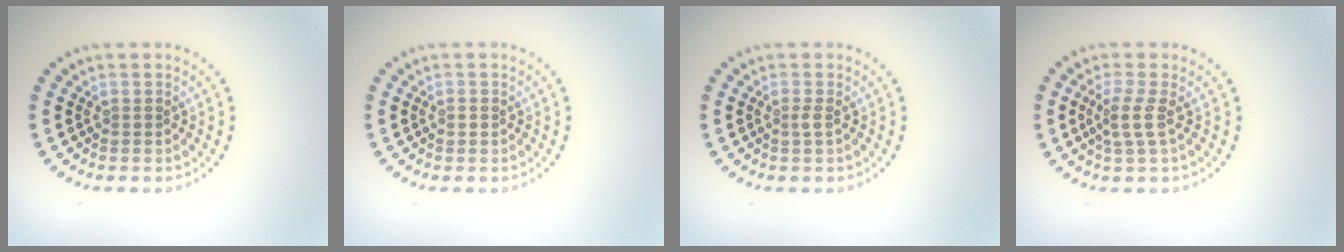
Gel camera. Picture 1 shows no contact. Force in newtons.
{"total": 0.8, "press": 0.8, "slide": 0.2}
{"total": 0.8, "press": 0.5, "slide": 0.6}
{"total": 2.0, "press": 1.6, "slide": 1.2}